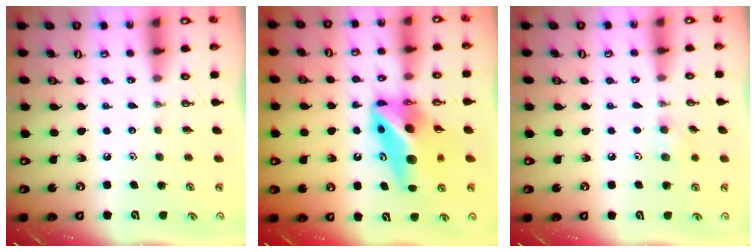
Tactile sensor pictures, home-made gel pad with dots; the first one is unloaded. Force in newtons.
{"total": 13.9, "press": 13.3, "slide": 4.0}
{"total": 6.4, "press": 6.3, "slide": 1.6}